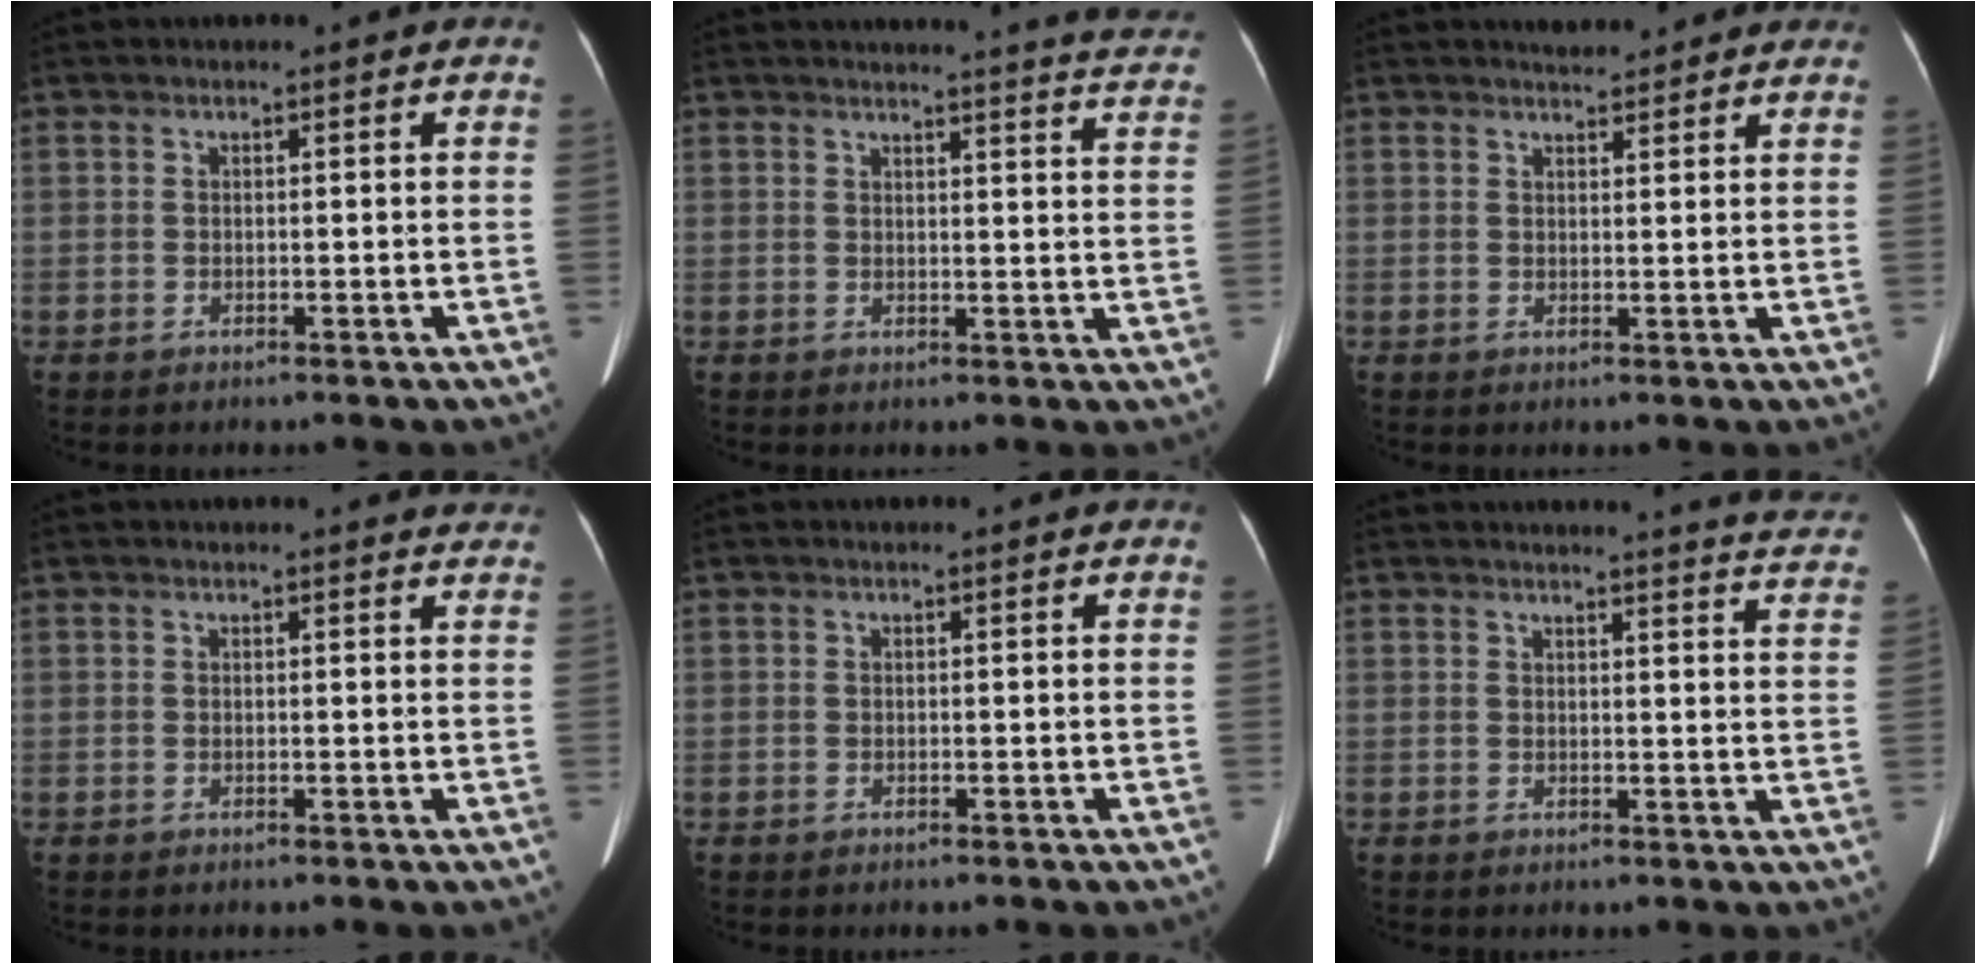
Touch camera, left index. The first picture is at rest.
{"total": 14.7, "force": [14.4, 0.2, 3.0], "torque": [-0.025, -0.081, 0.137]}
{"total": 4.2, "force": [3.9, 1.2, 0.9], "torque": [-0.010, 0.012, 0.044]}
{"total": 3.3, "force": [3.2, 0.8, 0.3], "torque": [-0.002, -0.006, 0.017]}
{"total": 0.0}
{"total": 11.7, "force": [11.5, 0.3, 2.1], "torque": [-0.007, -0.067, 0.099]}